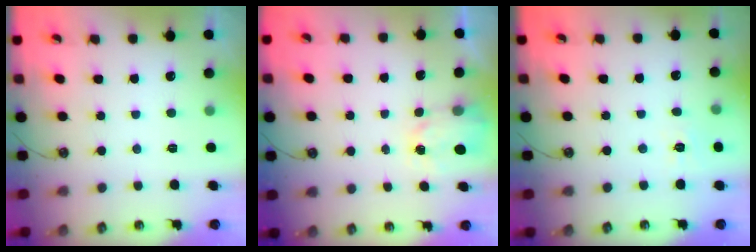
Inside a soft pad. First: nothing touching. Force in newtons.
{"total": 2.9, "press": 2.8, "slide": 0.4}
{"total": 3.5, "press": 3.4, "slide": 0.6}